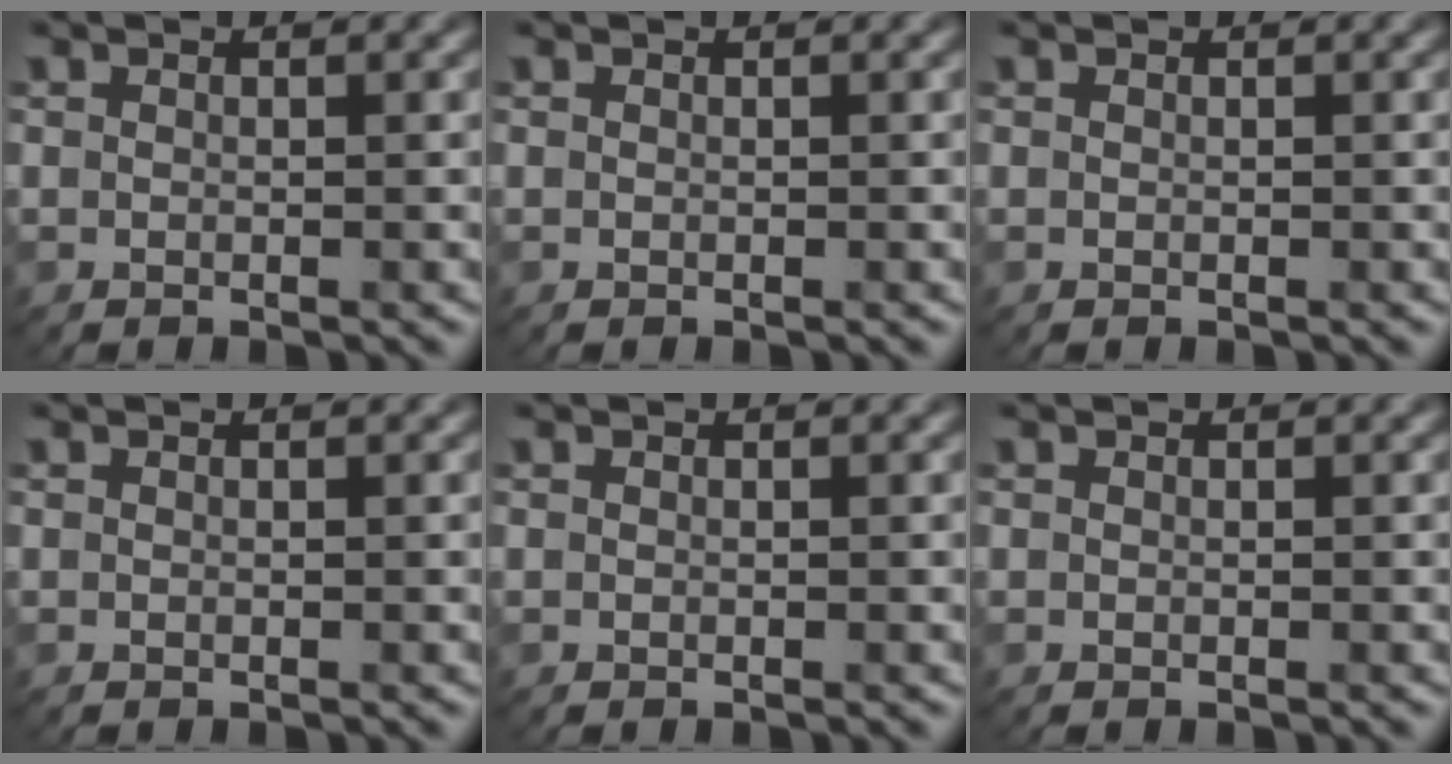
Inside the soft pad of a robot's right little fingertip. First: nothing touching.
{"total": 0.0}
{"total": 0.0}
{"total": 0.0}
{"total": 0.0}
{"total": 0.0}